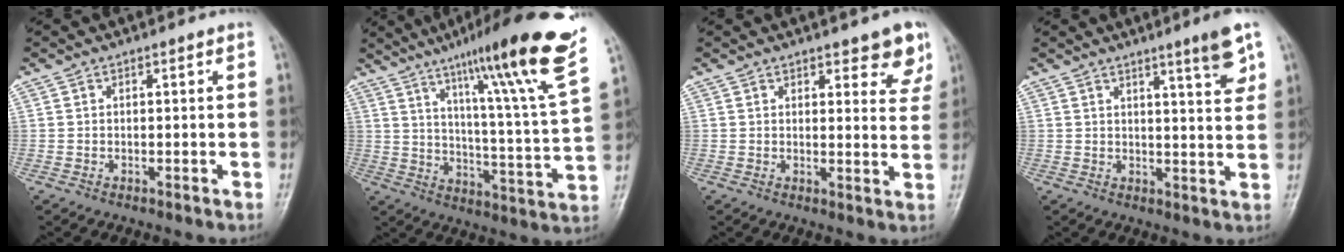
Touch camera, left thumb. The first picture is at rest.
{"total": 23.5, "force": [14.8, 1.0, 18.2], "torque": [-0.253, -0.056, 0.217]}
{"total": 6.4, "force": [4.3, 2.5, 4.0], "torque": [-0.013, -0.024, 0.049]}
{"total": 6.7, "force": [4.0, 0.5, 5.4], "torque": [-0.073, -0.027, 0.058]}